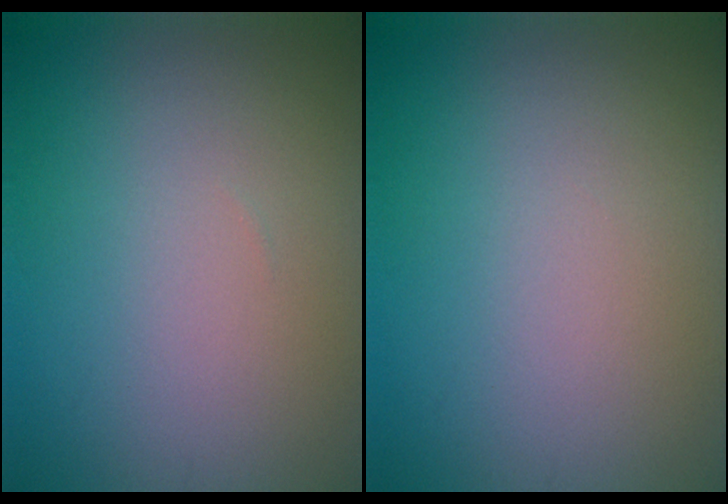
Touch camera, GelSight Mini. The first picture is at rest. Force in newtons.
{"total": 0.0}